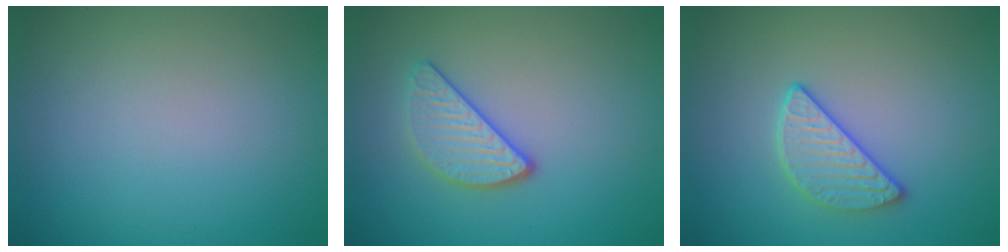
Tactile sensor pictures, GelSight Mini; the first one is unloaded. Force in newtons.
{"total": 3.0, "press": 2.6, "slide": 1.3}
{"total": 2.9, "press": 2.6, "slide": 1.3}